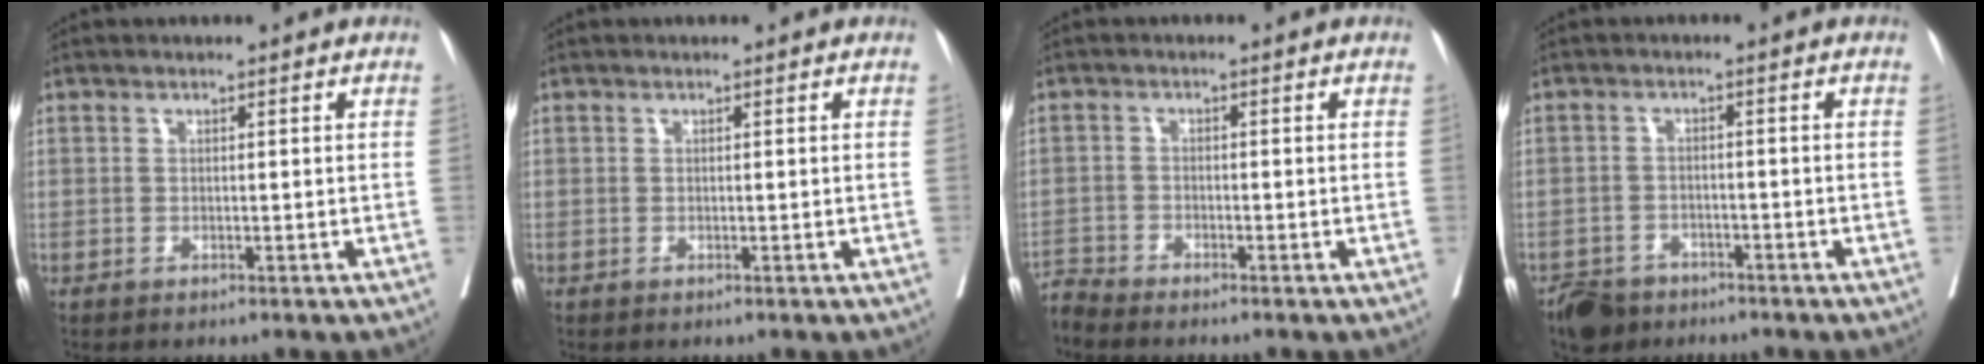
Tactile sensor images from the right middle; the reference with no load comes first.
{"total": 0.0}
{"total": 2.6, "force": [-2.5, -0.5, -0.5], "torque": [0.015, -0.015, -0.050]}
{"total": 4.7, "force": [-3.6, 2.8, 0.8], "torque": [-0.013, 0.003, -0.063]}